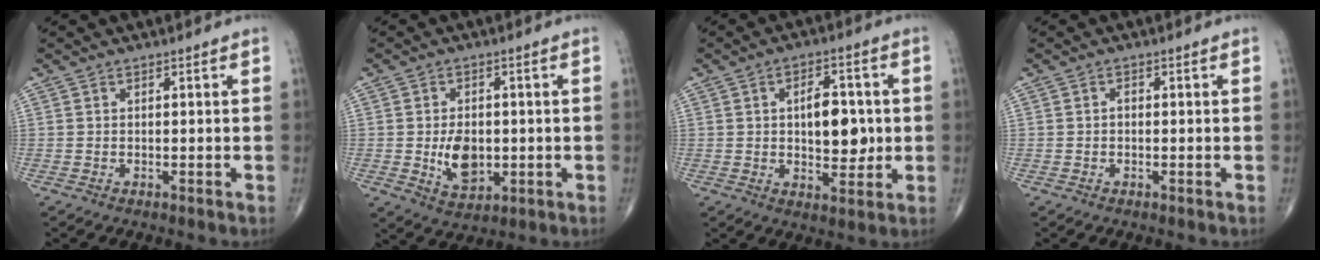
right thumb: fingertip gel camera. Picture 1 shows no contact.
{"total": 7.6, "force": [-0.8, 4.9, 5.7], "torque": [-0.077, -0.007, -0.004]}
{"total": 9.6, "force": [0.6, 5.2, 8.1], "torque": [-0.091, 0.001, 0.013]}
{"total": 0.8, "force": [-0.1, 0.6, 0.6], "torque": [-0.002, 0.003, -0.005]}